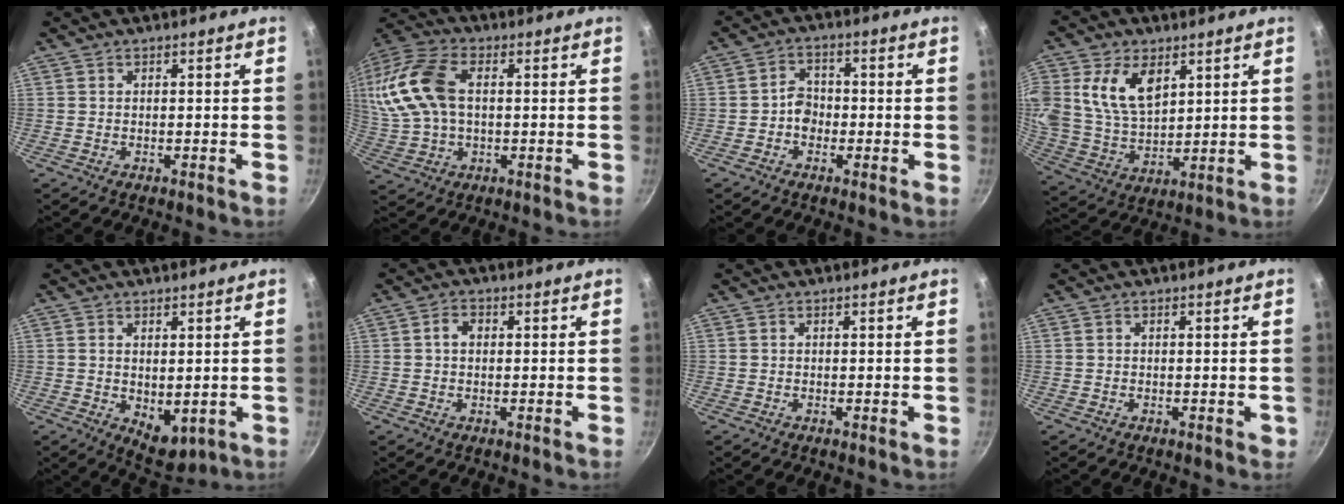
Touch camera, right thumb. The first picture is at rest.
{"total": 16.9, "force": [2.7, 10.7, 12.7], "torque": [-0.275, 0.020, 0.045]}
{"total": 4.1, "force": [-1.0, 3.3, 2.2], "torque": [-0.010, 0.017, -0.025]}
{"total": 13.5, "force": [4.9, 8.6, 9.1], "torque": [-0.162, -0.027, 0.103]}
{"total": 6.1, "force": [0.1, 3.7, 4.9], "torque": [-0.061, -0.019, 0.014]}
{"total": 2.8, "force": [0.4, 2.1, 1.8], "torque": [-0.027, 0.006, 0.005]}
{"total": 0.0}
{"total": 1.4, "force": [-0.1, 0.8, 1.1], "torque": [-0.009, 0.003, -0.001]}